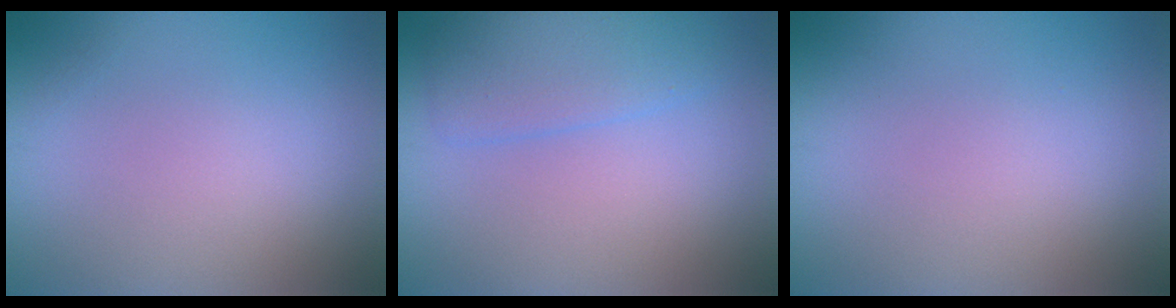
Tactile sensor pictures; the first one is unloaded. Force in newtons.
{"total": 3.1, "press": 3.1, "slide": 0.3}
{"total": 0.0}